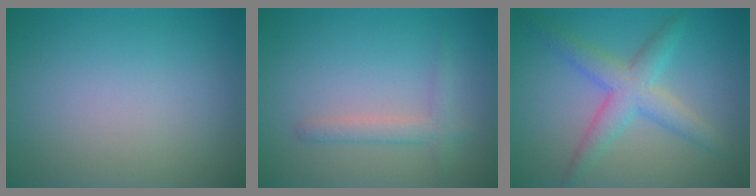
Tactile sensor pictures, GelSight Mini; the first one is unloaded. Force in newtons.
{"total": 1.8, "press": 1.8, "slide": 0.2}
{"total": 4.3, "press": 4.3, "slide": 0.1}